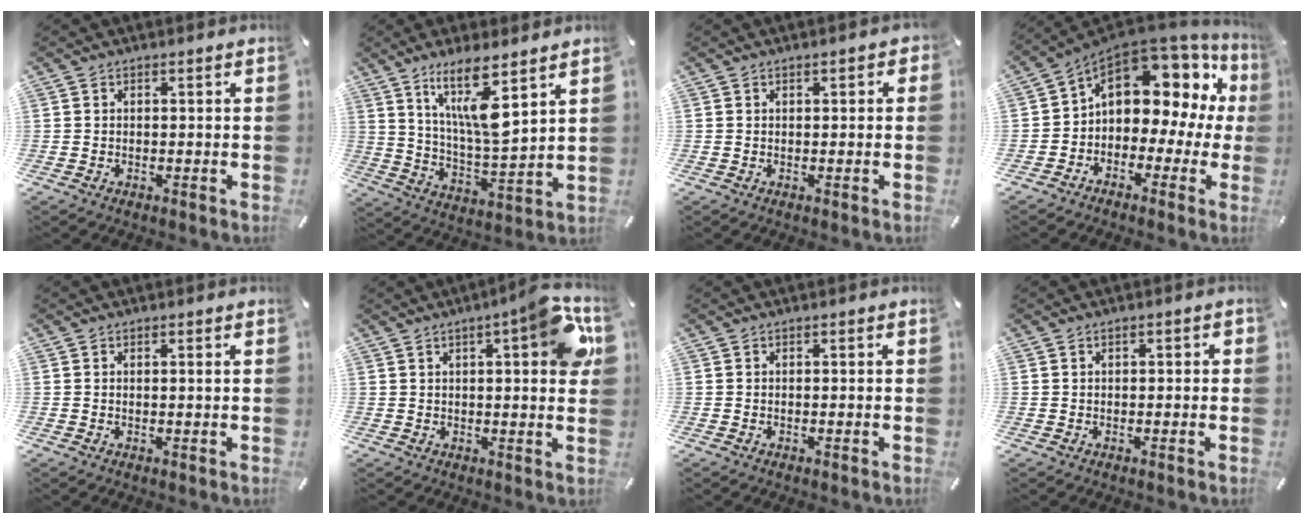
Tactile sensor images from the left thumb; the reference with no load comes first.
{"total": 13.4, "force": [8.2, 3.1, 10.1], "torque": [-0.198, -0.037, 0.138]}
{"total": 1.0, "force": [0.2, 0.8, 0.5], "torque": [-0.004, 0.002, 0.000]}
{"total": 12.6, "force": [4.4, 8.6, 8.0], "torque": [-0.125, -0.035, 0.069]}
{"total": 0.7, "force": [0.3, -0.1, 0.6], "torque": [-0.011, 0.000, 0.005]}
{"total": 11.8, "force": [4.4, 2.8, 10.6], "torque": [-0.133, -0.022, 0.066]}
{"total": 0.0}
{"total": 1.2, "force": [-0.2, 0.8, 0.8], "torque": [-0.016, 0.005, -0.005]}